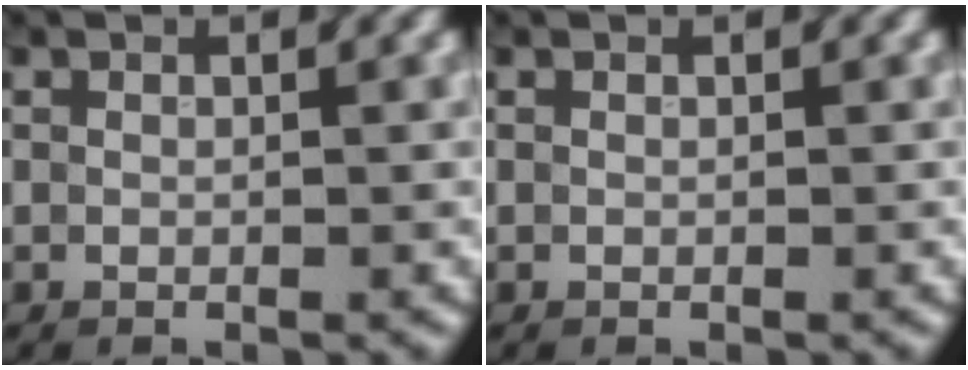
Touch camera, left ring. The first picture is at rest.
{"total": 0.0}